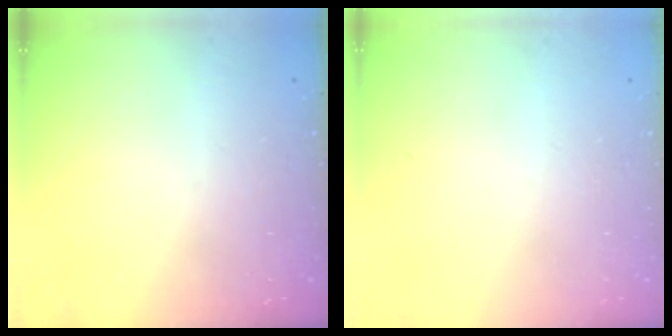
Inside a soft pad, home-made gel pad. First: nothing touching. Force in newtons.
{"total": 0.0}